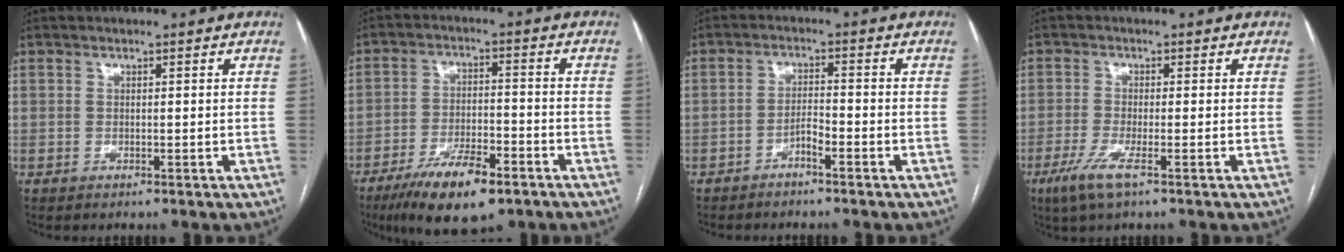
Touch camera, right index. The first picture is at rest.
{"total": 11.8, "force": [-7.5, 3.3, 8.4], "torque": [-0.146, -0.012, -0.124]}
{"total": 2.7, "force": [-2.0, 0.1, 1.8], "torque": [-0.032, 0.005, -0.038]}
{"total": 4.9, "force": [-2.7, 0.3, 4.0], "torque": [-0.085, -0.014, -0.056]}